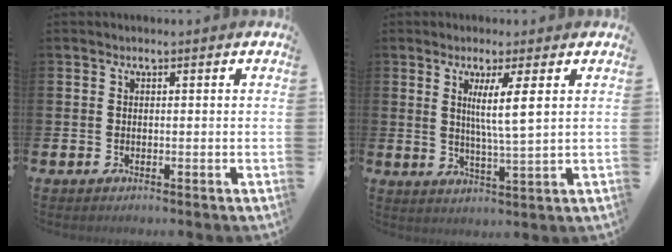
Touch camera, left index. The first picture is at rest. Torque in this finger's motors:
{"motor_torque": [0.83, -0.36, 0.28, 0.21]}